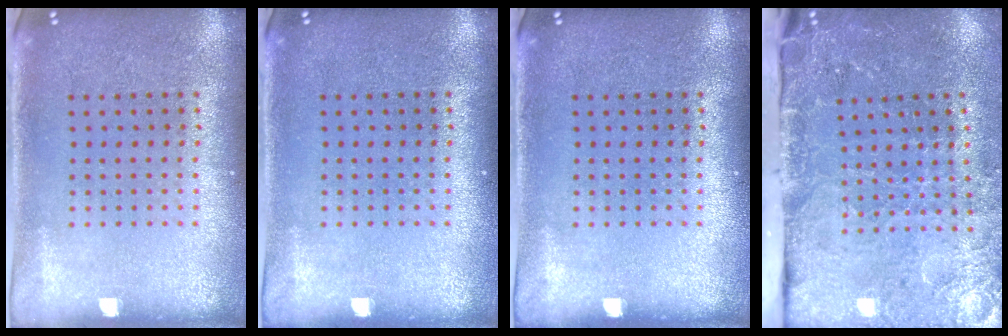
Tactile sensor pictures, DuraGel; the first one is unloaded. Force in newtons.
{"total": 0.0}
{"total": 0.0}
{"total": 3.6, "press": 3.3, "slide": 1.3}